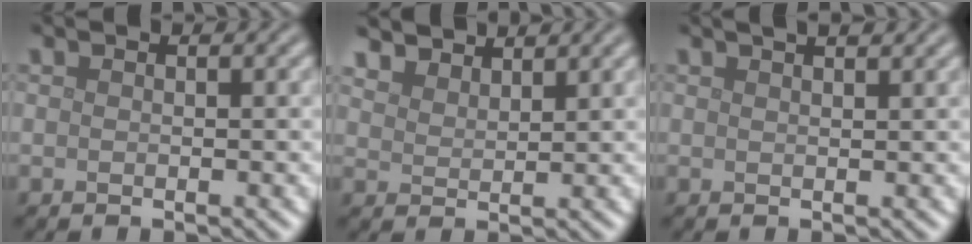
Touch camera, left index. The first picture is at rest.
{"total": 4.1, "force": [3.8, 1.2, 0.9], "torque": [-0.029, -0.007, 0.076]}
{"total": 3.4, "force": [2.3, 1.3, 2.0], "torque": [-0.003, 0.016, 0.004]}